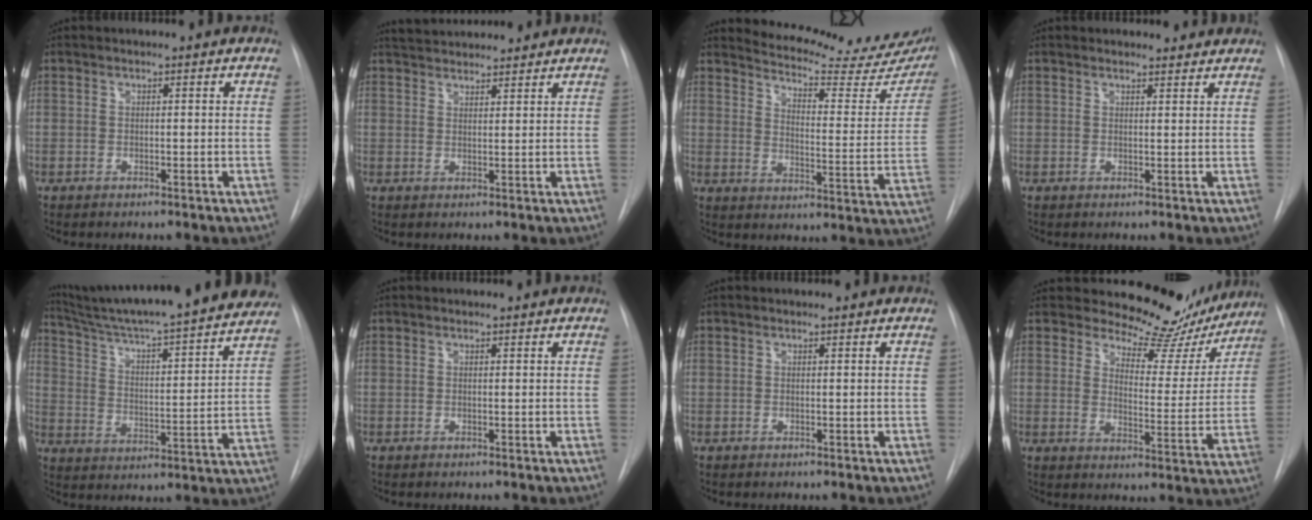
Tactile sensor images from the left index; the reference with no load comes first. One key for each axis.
{"total": 7.9, "fx": 7.5, "fy": 1.4, "fz": 2.2, "tx": -0.039, "ty": 0.034, "tz": 0.113}
{"total": 20.6, "fx": 18.8, "fy": 3.9, "fz": 7.3, "tx": -0.094, "ty": -0.069, "tz": 0.222}
{"total": 2.7, "fx": 2.5, "fy": 0.8, "fz": 0.1, "tx": -0.005, "ty": 0.001, "tz": 0.026}
{"total": 28.7, "fx": 26.0, "fy": 1.5, "fz": 11.8, "tx": -0.191, "ty": -0.047, "tz": 0.354}
{"total": 0.0}
{"total": 0.0}
{"total": 14.8, "fx": 13.4, "fy": 5.7, "fz": 3.1, "tx": -0.017, "ty": -0.031, "tz": 0.148}